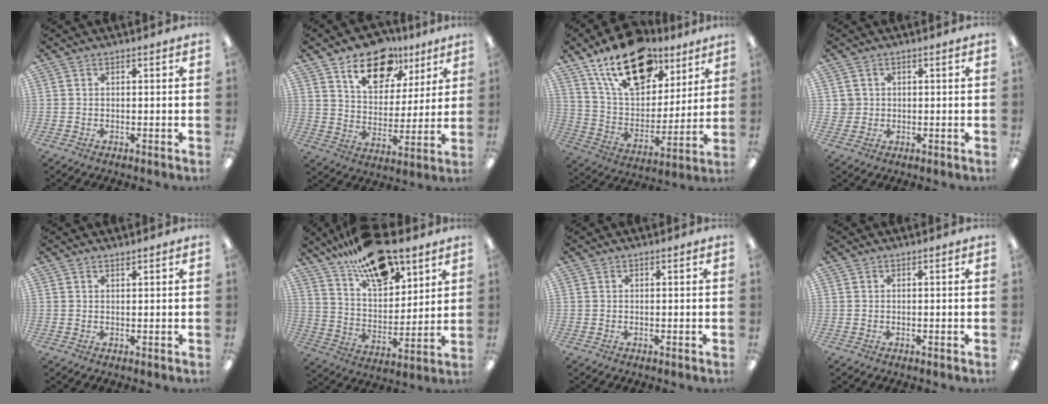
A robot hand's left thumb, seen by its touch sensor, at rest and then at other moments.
{"total": 15.5, "force": [10.0, 9.2, 7.6], "torque": [-0.113, -0.049, 0.176]}
{"total": 21.1, "force": [13.5, 11.4, 11.5], "torque": [-0.194, -0.063, 0.240]}
{"total": 2.3, "force": [0.5, 2.3, 0.0], "torque": [0.001, 0.001, 0.006]}
{"total": 0.8, "force": [0.8, 0.0, 0.1], "torque": [-0.003, -0.001, 0.015]}
{"total": 19.7, "force": [14.4, 8.5, 10.4], "torque": [-0.175, -0.077, 0.251]}
{"total": 0.0}
{"total": 0.0}